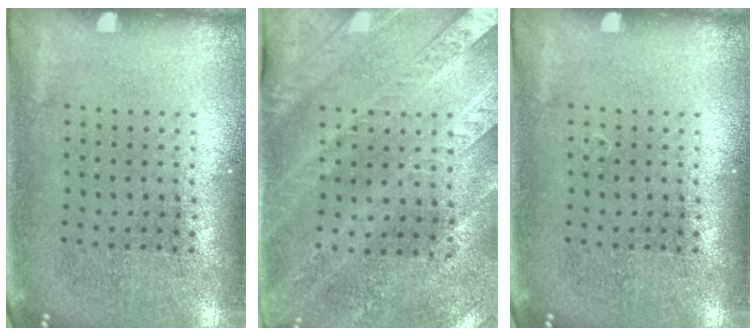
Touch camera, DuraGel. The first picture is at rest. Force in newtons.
{"total": 2.6, "press": 2.3, "slide": 1.3}
{"total": 0.0}